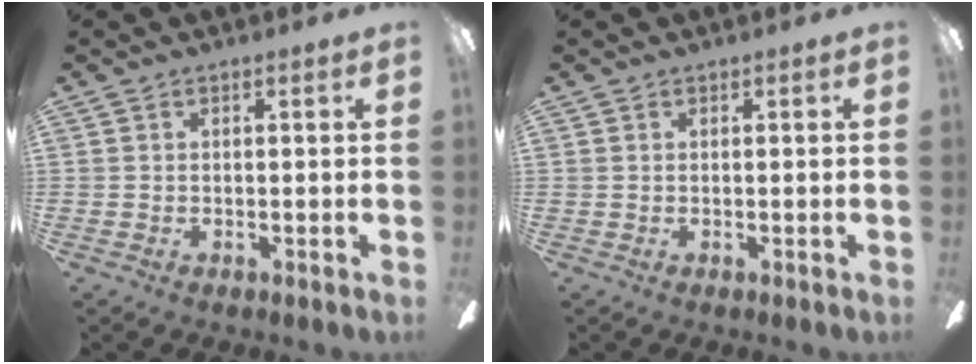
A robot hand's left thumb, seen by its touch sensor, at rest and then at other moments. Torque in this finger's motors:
{"motor_torque": [-0.03, -0.03, 0.05, -0.01, 0.00]}